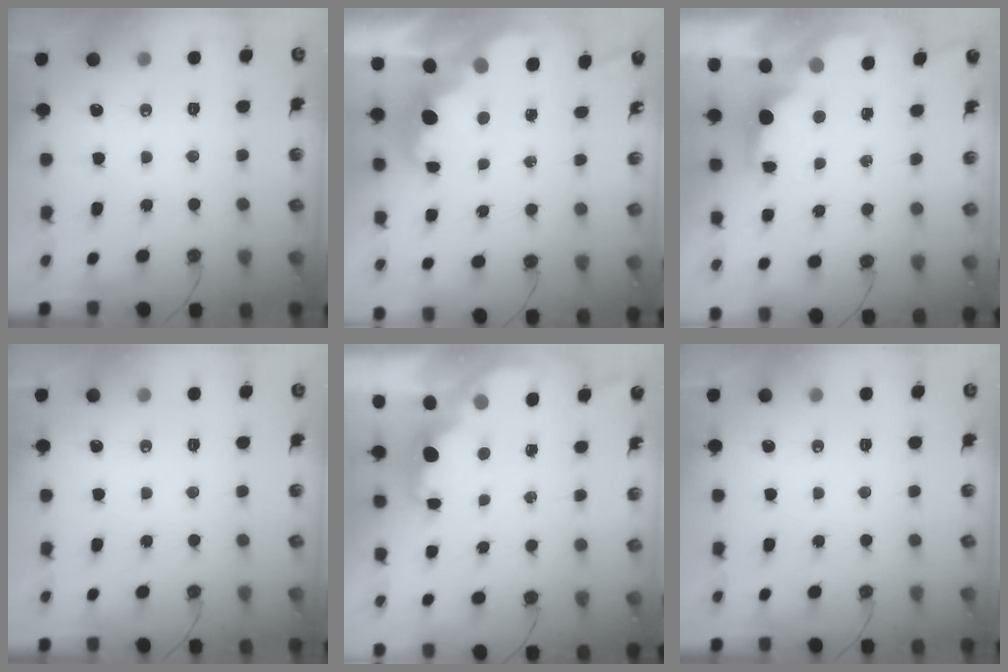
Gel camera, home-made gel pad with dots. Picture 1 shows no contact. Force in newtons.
{"total": 4.5, "press": 4.4, "slide": 0.6}
{"total": 2.1, "press": 1.9, "slide": 0.8}
{"total": 0.0}
{"total": 1.9, "press": 1.7, "slide": 0.8}
{"total": 0.0}